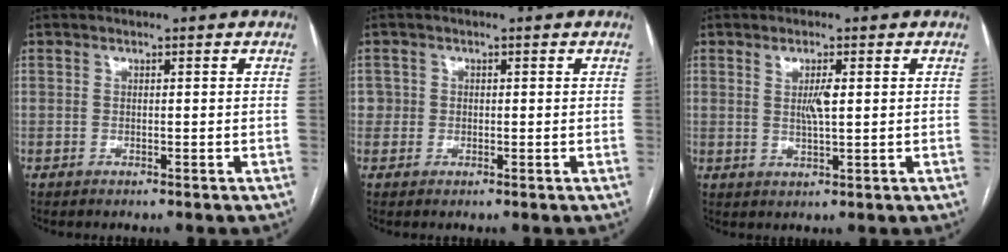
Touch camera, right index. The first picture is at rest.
{"total": 1.9, "force": [0.1, 1.8, 0.0], "torque": [0.015, 0.010, -0.001]}
{"total": 2.9, "force": [0.7, 0.4, 2.8], "torque": [-0.052, -0.004, 0.014]}